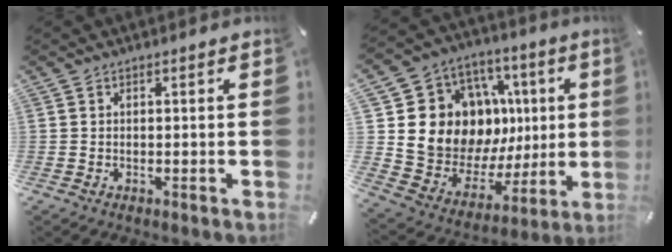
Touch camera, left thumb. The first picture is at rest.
{"total": 17.5, "force": [4.4, 15.0, 7.9], "torque": [-0.130, -0.046, 0.106]}